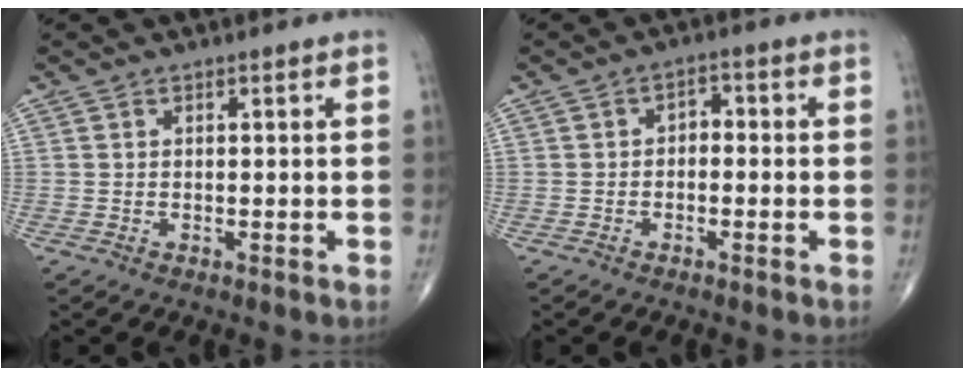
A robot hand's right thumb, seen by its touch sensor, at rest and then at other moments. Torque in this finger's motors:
{"motor_torque": [-0.13, 0.00, 0.13, 0.21, 0.00]}